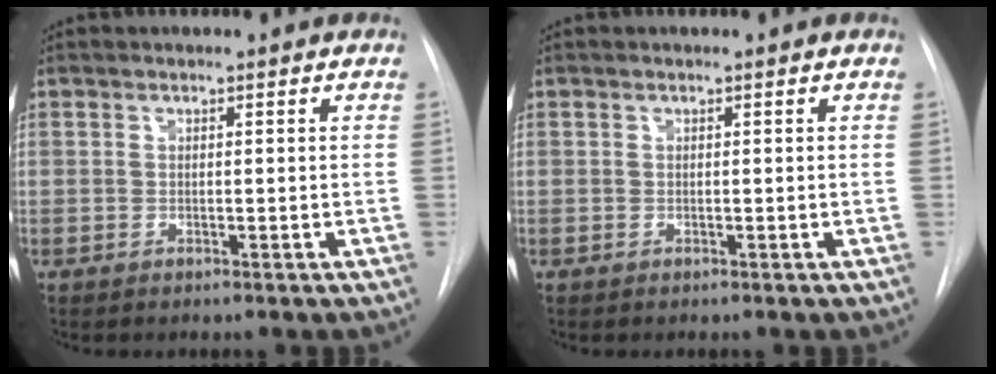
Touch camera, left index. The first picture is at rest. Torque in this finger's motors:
{"motor_torque": [0.01, -0.01, -0.01, 0.00]}